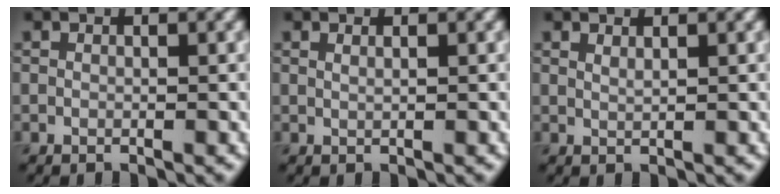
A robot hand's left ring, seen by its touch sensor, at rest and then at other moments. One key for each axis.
{"total": 0.7, "fx": 0.4, "fy": 0.2, "fz": 0.5, "tx": -0.007, "ty": -0.003, "tz": 0.002}
{"total": 0.8, "fx": 0.6, "fy": 0.2, "fz": 0.4, "tx": -0.003, "ty": 0.000, "tz": 0.011}